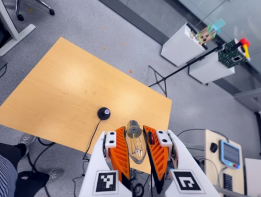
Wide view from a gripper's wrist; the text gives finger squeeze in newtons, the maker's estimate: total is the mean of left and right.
{"total": 22.7, "left": 24.3, "right": 21.1}